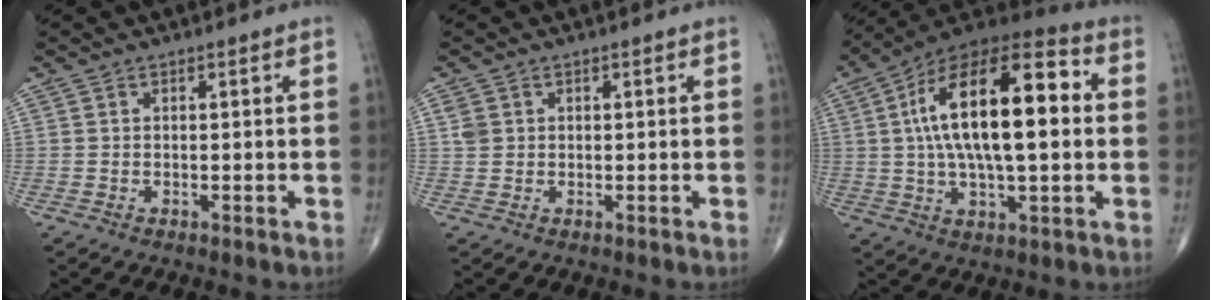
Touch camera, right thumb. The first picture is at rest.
{"total": 2.1, "force": [0.6, 1.7, 0.9], "torque": [-0.014, 0.001, 0.015]}
{"total": 23.3, "force": [3.0, 9.6, 21.0], "torque": [-0.354, 0.024, 0.038]}